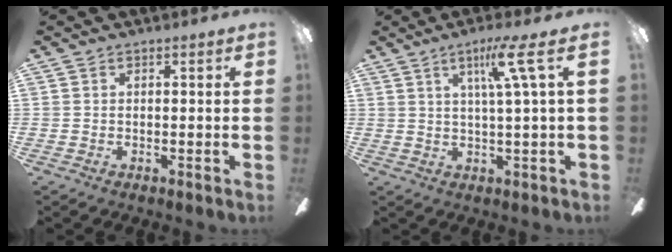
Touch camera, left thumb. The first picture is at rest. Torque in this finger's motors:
{"motor_torque": [-0.24, -0.01, -0.39, 0.08, 0.03]}